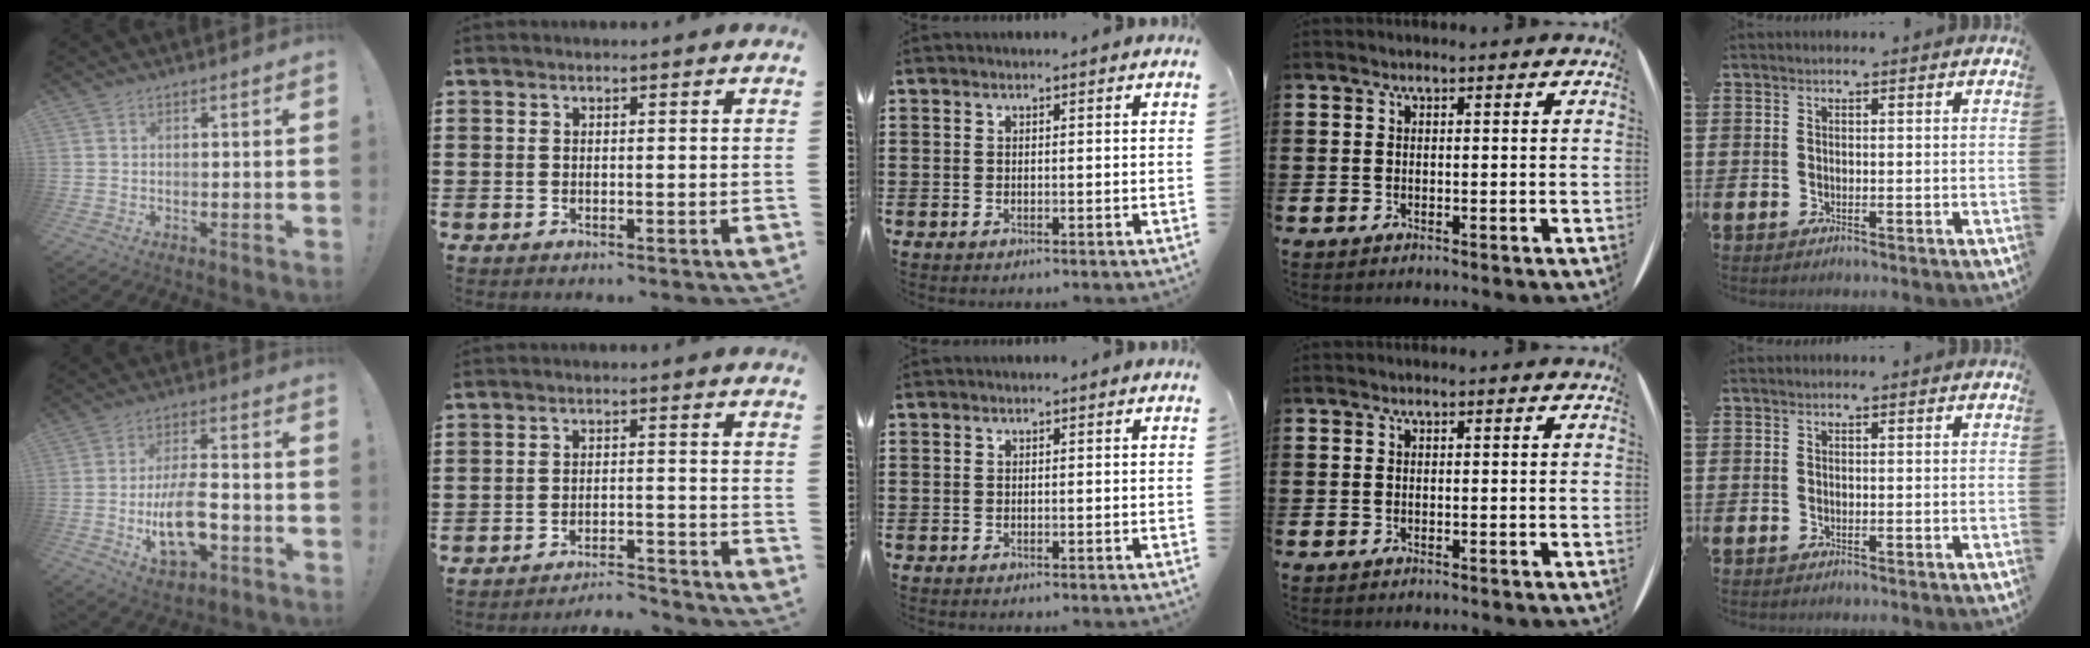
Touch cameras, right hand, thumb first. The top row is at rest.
{"thumb": {"total": 13.7, "force": [-3.8, 6.6, 11.4], "torque": [-0.197, 0.011, -0.064]}, "index": {"total": 3.8, "force": [-3.7, 0.0, 0.7], "torque": [-0.018, 0.000, -0.078]}}